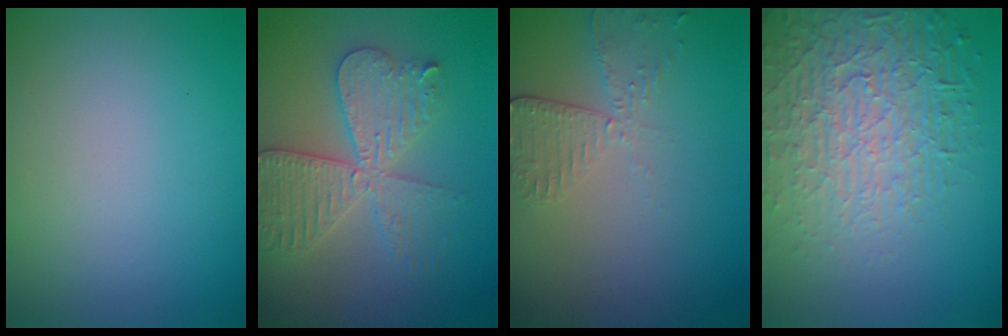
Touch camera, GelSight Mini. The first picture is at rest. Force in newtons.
{"total": 5.7, "press": 5.6, "slide": 0.9}
{"total": 2.6, "press": 2.3, "slide": 1.1}
{"total": 6.8, "press": 5.2, "slide": 4.4}